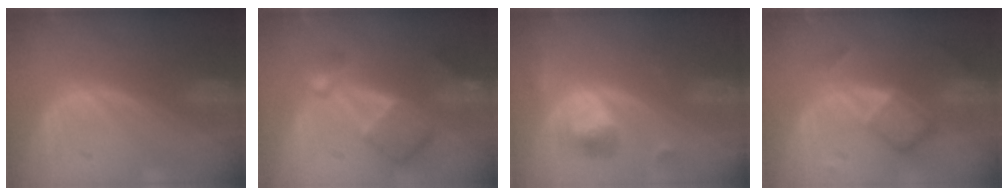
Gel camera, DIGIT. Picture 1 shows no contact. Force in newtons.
{"total": 7.9, "press": 6.9, "slide": 3.9}
{"total": 5.5, "press": 5.2, "slide": 1.8}
{"total": 6.8, "press": 5.8, "slide": 3.6}